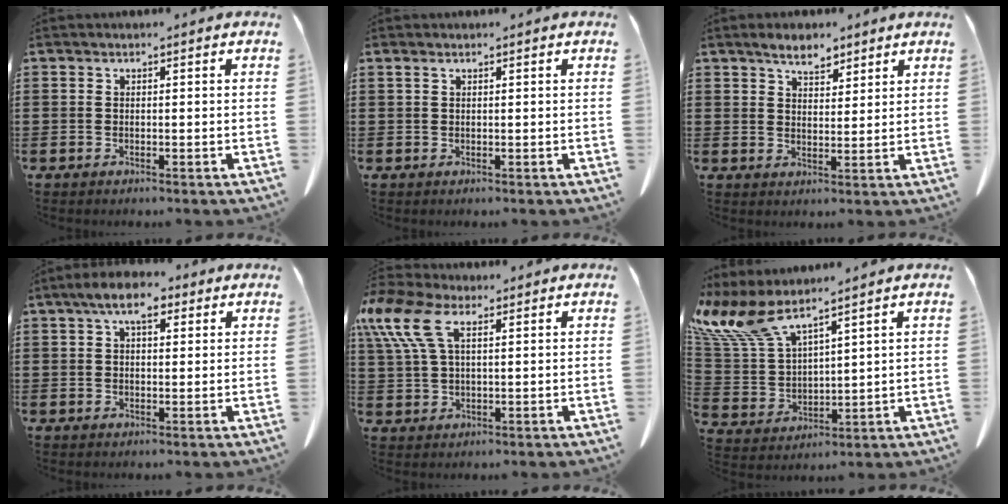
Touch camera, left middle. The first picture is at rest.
{"total": 0.7, "force": [0.4, 0.2, 0.5], "torque": [-0.012, 0.003, 0.007]}
{"total": 4.5, "force": [3.7, 1.8, 1.8], "torque": [-0.038, -0.001, 0.067]}
{"total": 6.1, "force": [3.6, 2.5, 4.3], "torque": [-0.078, 0.005, 0.058]}
{"total": 9.7, "force": [4.6, 4.7, 7.1], "torque": [-0.179, 0.003, 0.080]}
{"total": 9.8, "force": [7.3, 2.6, 6.0], "torque": [-0.162, -0.039, 0.129]}